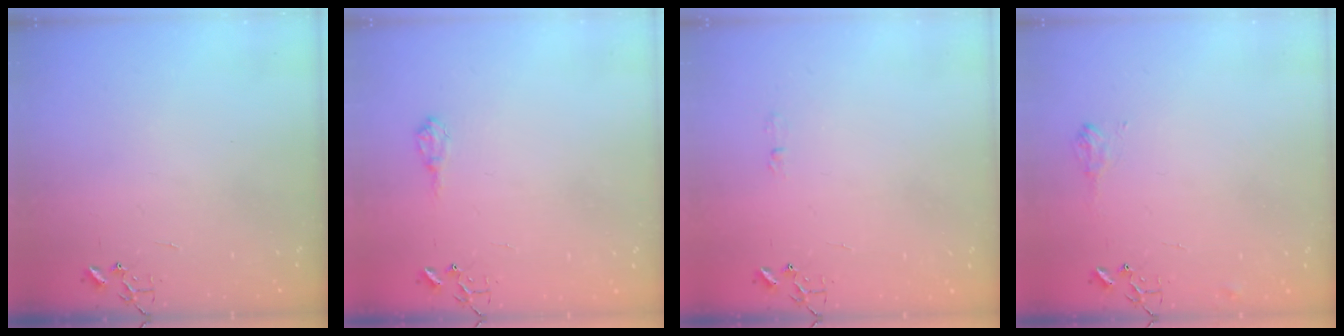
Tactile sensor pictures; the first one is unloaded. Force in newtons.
{"total": 7.2, "press": 7.1, "slide": 0.9}
{"total": 3.6, "press": 3.5, "slide": 0.5}
{"total": 6.3, "press": 6.3, "slide": 0.8}